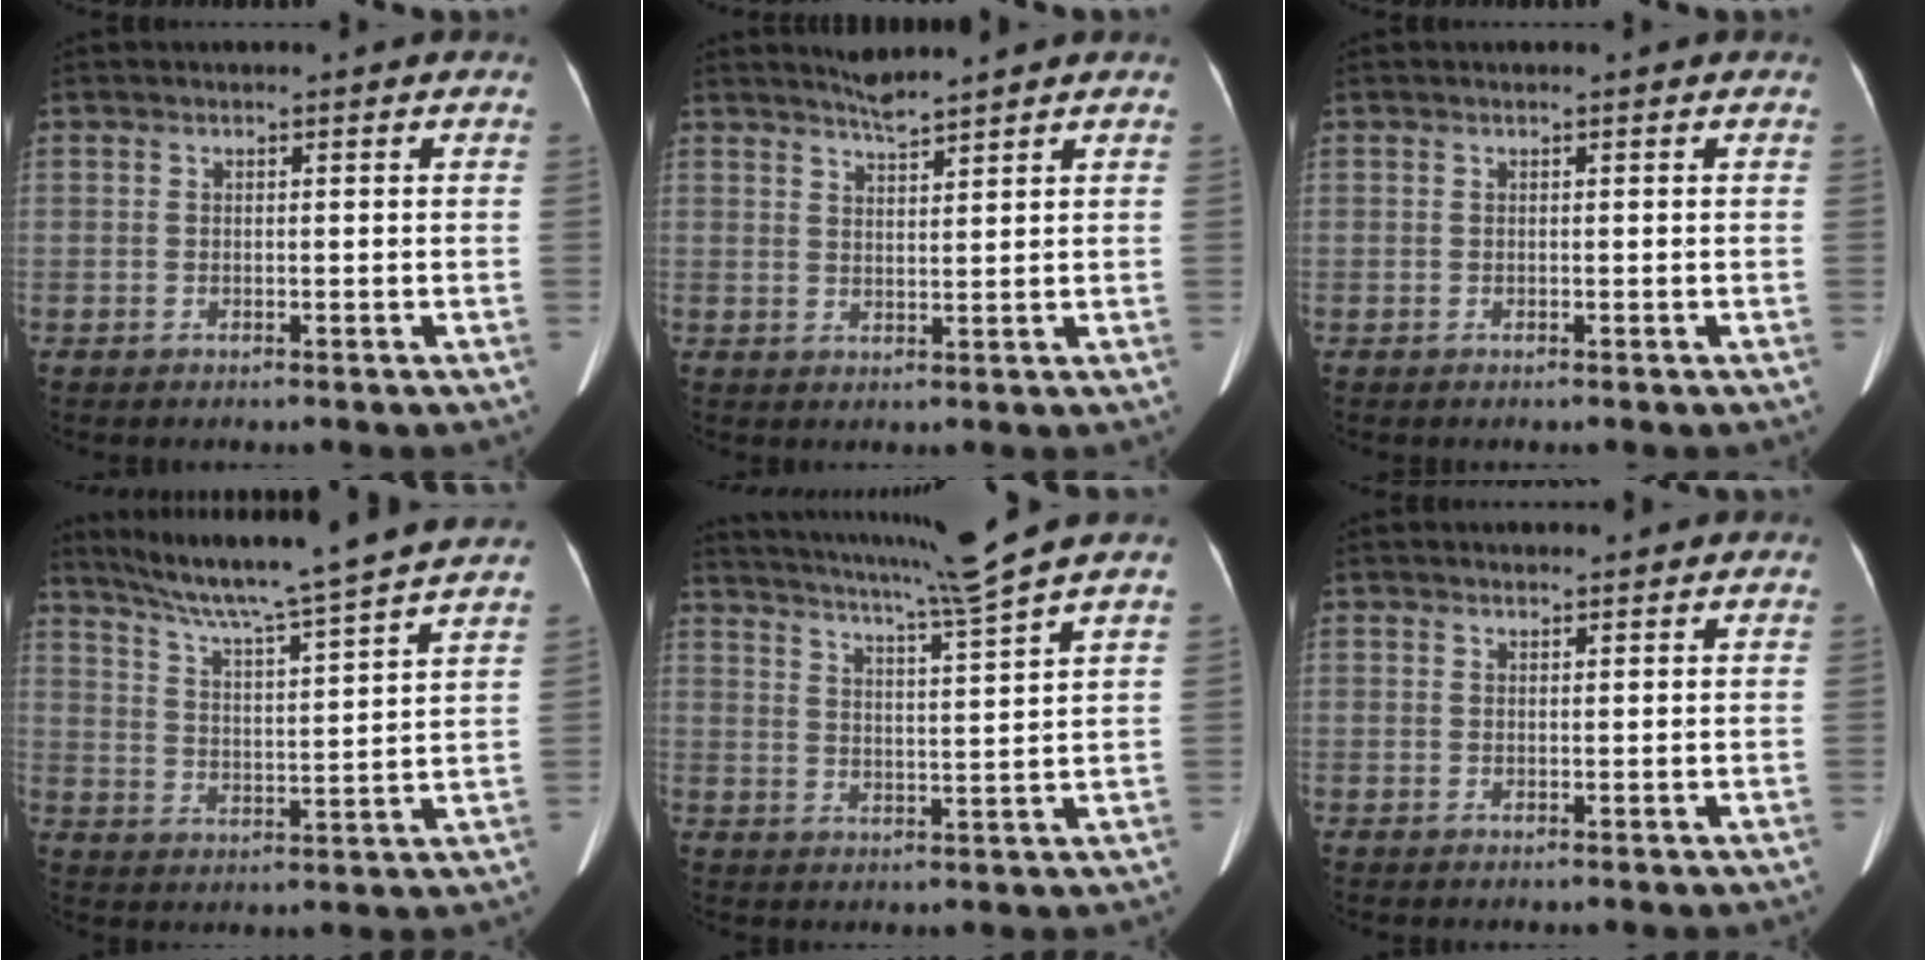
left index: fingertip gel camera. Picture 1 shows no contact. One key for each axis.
{"total": 3.2, "fx": 3.0, "fy": -0.5, "fz": 1.0, "tx": -0.021, "ty": 0.003, "tz": 0.059}
{"total": 0.0}
{"total": 18.5, "fx": 16.3, "fy": -1.9, "fz": 8.7, "tx": -0.151, "ty": -0.013, "tz": 0.236}
{"total": 10.8, "fx": 9.2, "fy": -2.9, "fz": 4.9, "tx": -0.093, "ty": -0.029, "tz": 0.146}
{"total": 1.5, "fx": 1.4, "fy": 0.4, "fz": 0.4, "tx": -0.008, "ty": 0.011, "tz": 0.024}